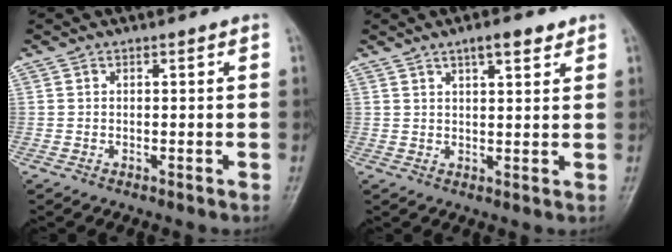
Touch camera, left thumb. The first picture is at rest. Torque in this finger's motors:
{"motor_torque": [-0.32, -0.22, 0.08, -0.02, 0.01]}